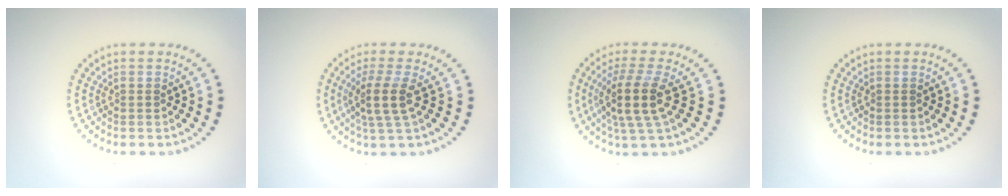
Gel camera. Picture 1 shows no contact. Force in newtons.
{"total": 2.9, "press": 2.1, "slide": 2.0}
{"total": 4.2, "press": 3.3, "slide": 2.7}
{"total": 0.0}